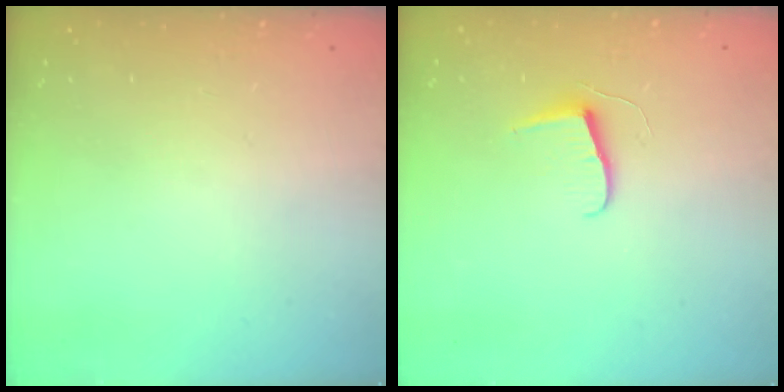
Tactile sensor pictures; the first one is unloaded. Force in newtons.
{"total": 6.8, "press": 6.8, "slide": 0.5}